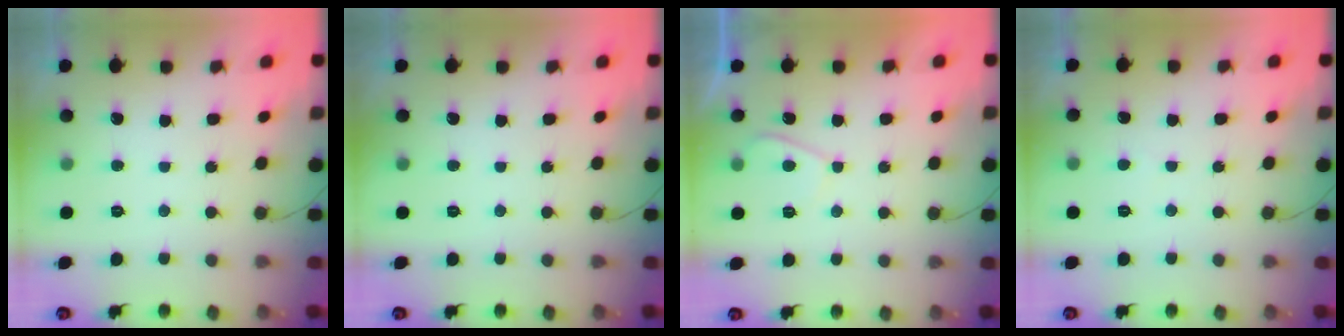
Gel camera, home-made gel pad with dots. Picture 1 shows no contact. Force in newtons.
{"total": 0.0}
{"total": 3.4, "press": 3.3, "slide": 0.8}
{"total": 2.6, "press": 2.6, "slide": 0.3}